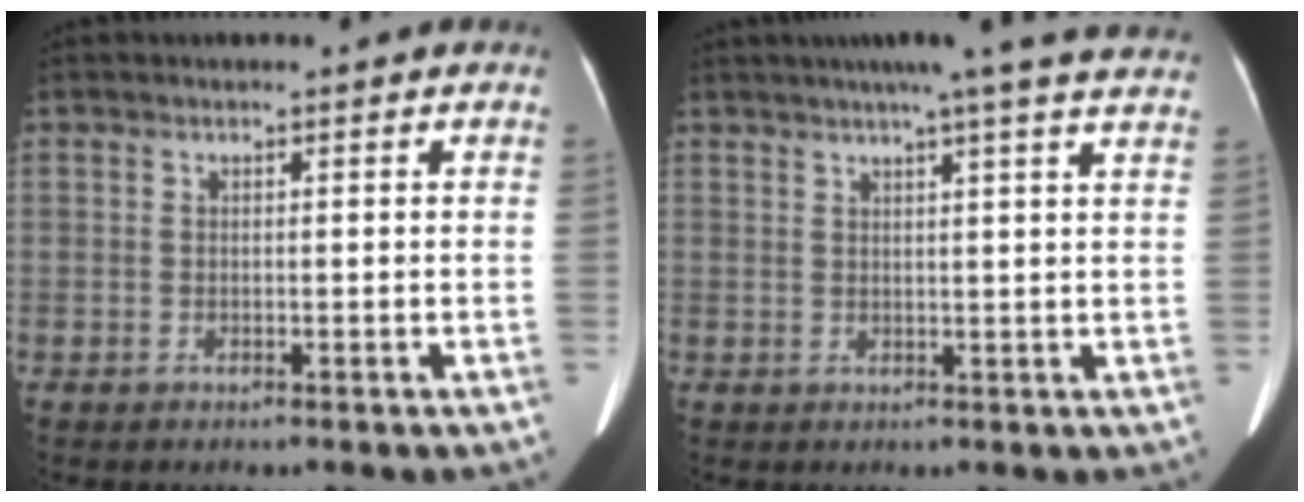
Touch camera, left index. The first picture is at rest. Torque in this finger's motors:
{"motor_torque": [0.31, -0.37, -0.04, -0.03]}